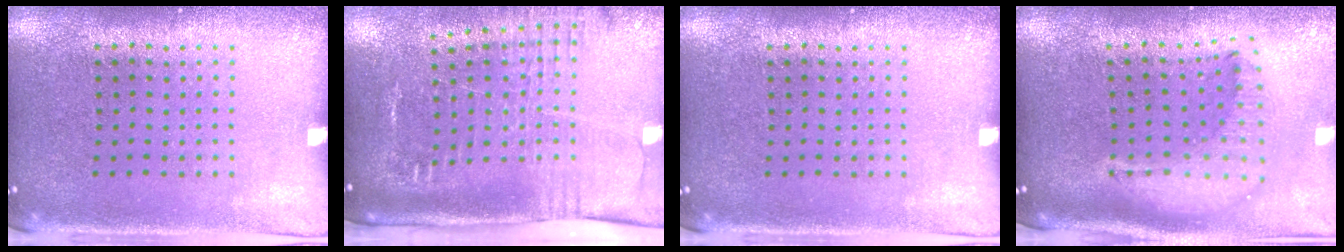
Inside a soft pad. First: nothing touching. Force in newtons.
{"total": 2.7, "press": 2.1, "slide": 1.7}
{"total": 0.0}
{"total": 2.0, "press": 1.6, "slide": 1.2}